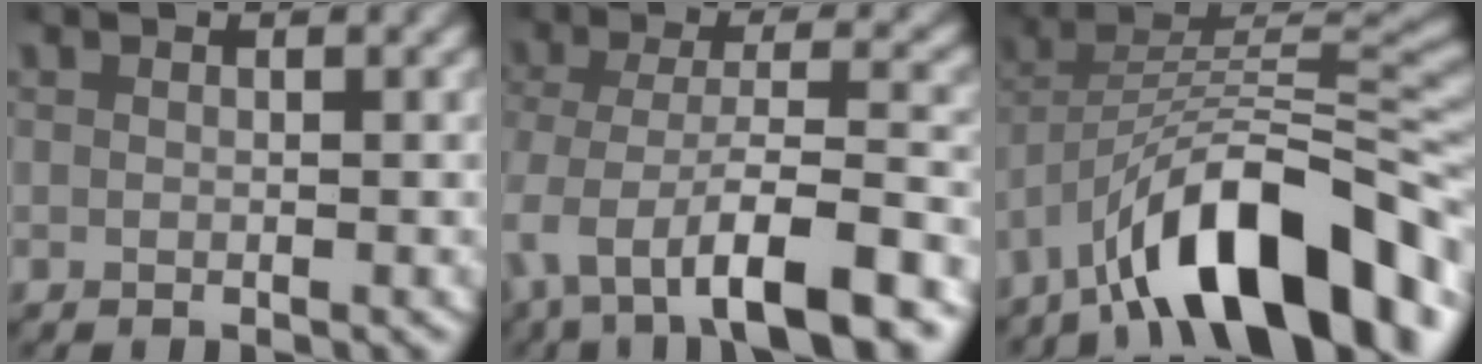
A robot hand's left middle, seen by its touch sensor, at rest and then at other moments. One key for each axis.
{"total": 7.4, "fx": -2.8, "fy": 3.2, "fz": 6.1, "tx": -0.126, "ty": -0.019, "tz": -0.036}
{"total": 11.1, "fx": -4.7, "fy": 4.9, "fz": 8.8, "tx": -0.147, "ty": -0.018, "tz": -0.062}